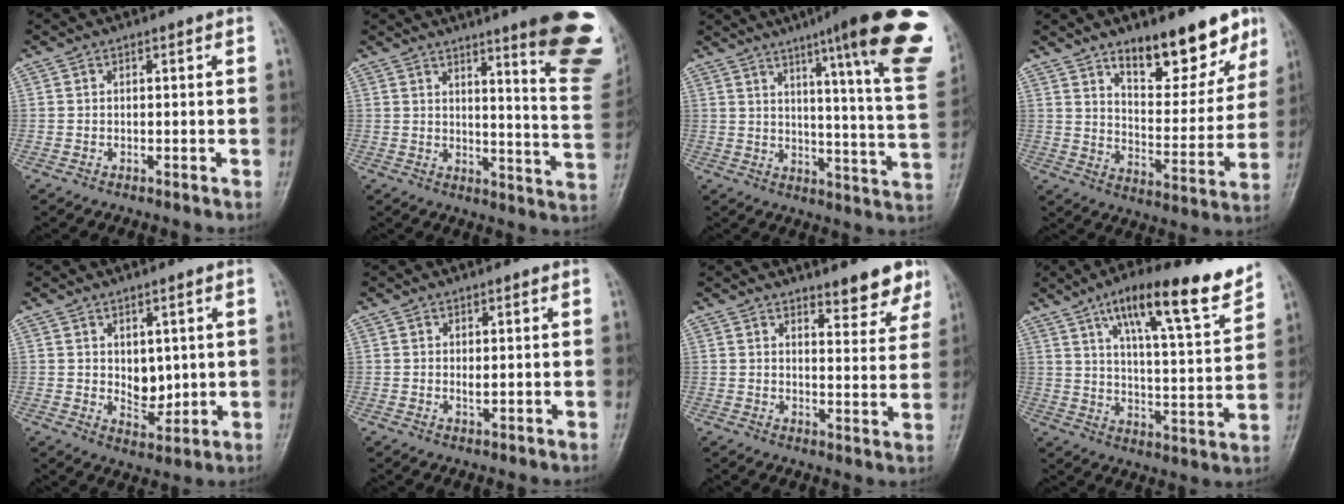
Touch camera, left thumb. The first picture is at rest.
{"total": 18.8, "force": [11.4, 2.5, 14.7], "torque": [-0.151, -0.072, 0.138]}
{"total": 22.8, "force": [13.3, 2.6, 18.3], "torque": [-0.232, -0.044, 0.165]}
{"total": 16.0, "force": [10.9, 6.3, 9.9], "torque": [-0.084, -0.077, 0.171]}
{"total": 5.5, "force": [1.0, 3.7, 3.9], "torque": [-0.037, -0.018, 0.029]}
{"total": 1.4, "force": [0.5, 0.6, 1.2], "torque": [-0.018, -0.005, 0.011]}
{"total": 7.2, "force": [5.8, 2.3, 3.5], "torque": [-0.016, -0.041, 0.071]}
{"total": 17.5, "force": [11.7, 3.8, 12.5], "torque": [-0.168, -0.053, 0.185]}